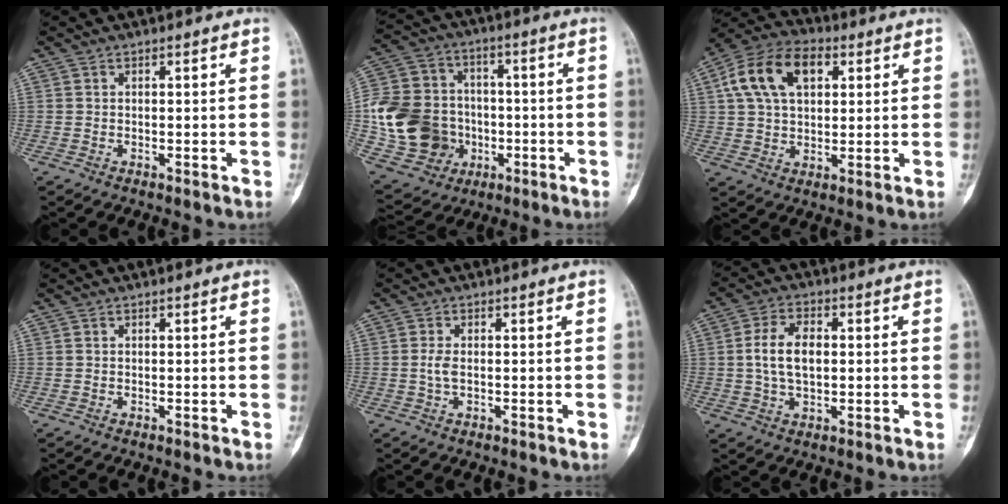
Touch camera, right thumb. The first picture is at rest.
{"total": 19.6, "force": [-3.1, 16.7, 9.7], "torque": [-0.176, 0.029, -0.042]}
{"total": 14.2, "force": [4.5, 8.9, 10.1], "torque": [-0.173, 0.015, 0.076]}
{"total": 0.0}
{"total": 2.0, "force": [-0.2, 1.0, 1.7], "torque": [-0.040, 0.001, -0.005]}
{"total": 8.0, "force": [0.5, 4.6, 6.5], "torque": [-0.119, 0.008, 0.008]}